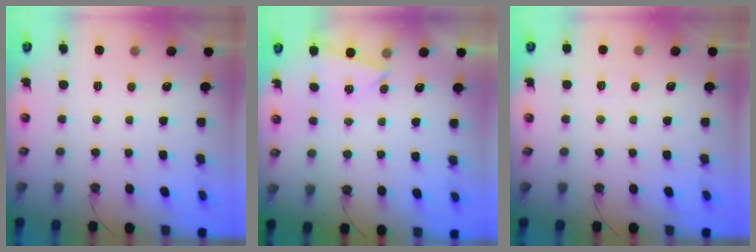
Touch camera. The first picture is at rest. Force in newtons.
{"total": 2.9, "press": 2.1, "slide": 2.0}
{"total": 2.6, "press": 1.9, "slide": 1.8}